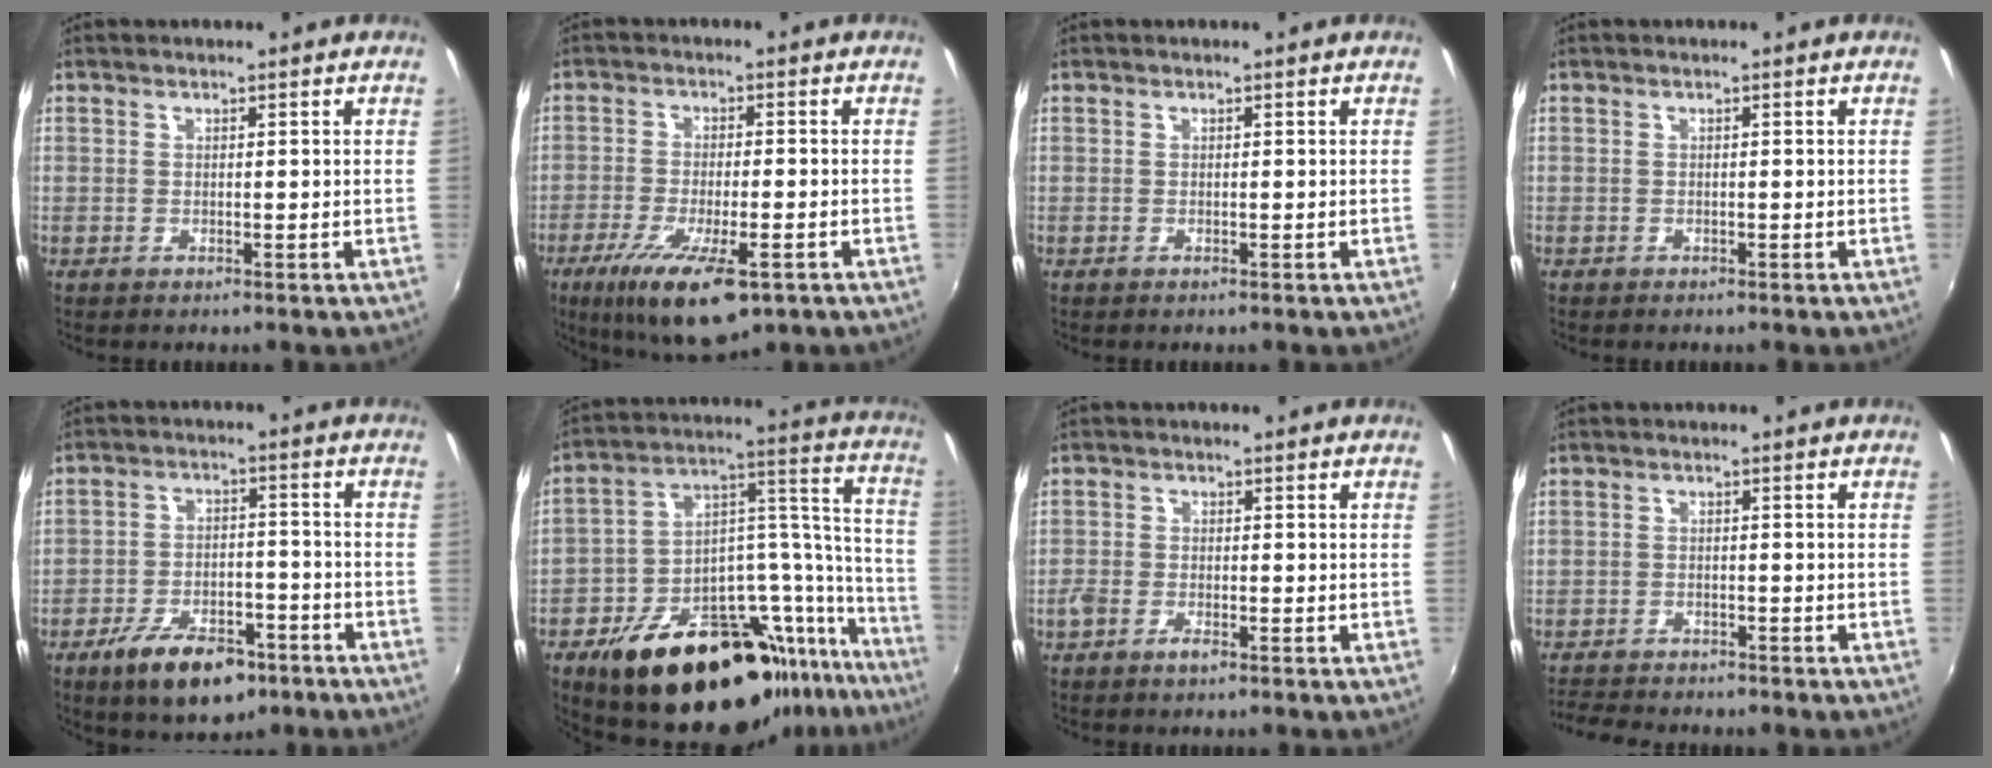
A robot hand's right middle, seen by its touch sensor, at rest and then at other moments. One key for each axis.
{"total": 14.3, "fx": -8.1, "fy": 4.1, "fz": 11.1, "tx": -0.216, "ty": -0.049, "tz": -0.129}
{"total": 0.0}
{"total": 0.0}
{"total": 12.5, "fx": -7.9, "fy": 6.0, "fz": 7.5, "tx": -0.150, "ty": -0.001, "tz": -0.121}
{"total": 32.2, "fx": -22.9, "fy": 11.7, "fz": 19.3, "tx": -0.234, "ty": 0.041, "tz": -0.330}
{"total": 3.0, "fx": -2.1, "fy": 1.2, "fz": 1.8, "tx": -0.046, "ty": -0.004, "tz": -0.044}
{"total": 7.1, "fx": -6.6, "fy": 1.7, "fz": 2.2, "tx": -0.066, "ty": -0.015, "tz": -0.107}